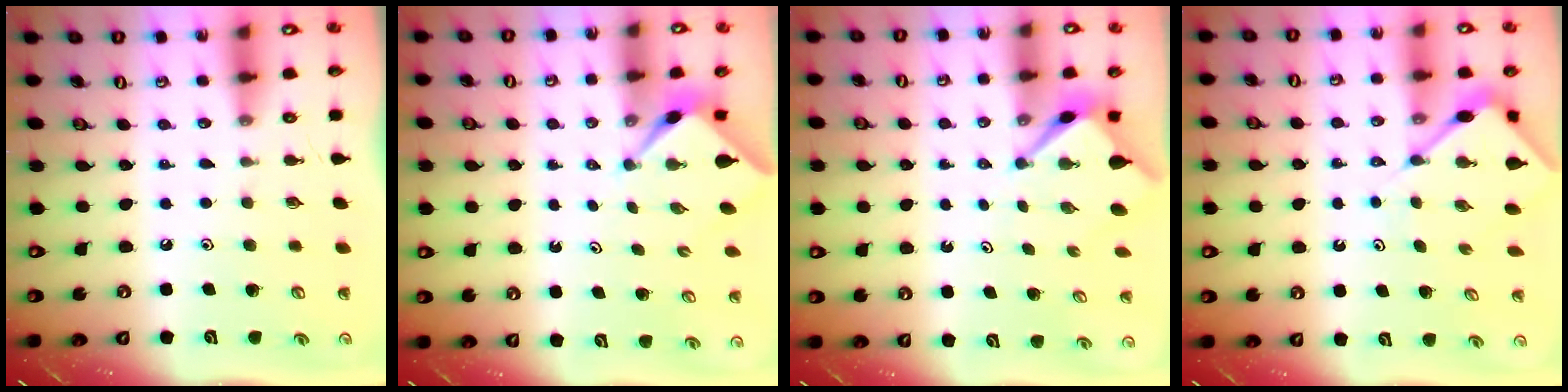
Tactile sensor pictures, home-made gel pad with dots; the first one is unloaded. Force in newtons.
{"total": 2.2, "press": 2.2, "slide": 0.3}
{"total": 3.1, "press": 3.1, "slide": 0.3}
{"total": 5.6, "press": 5.5, "slide": 0.6}